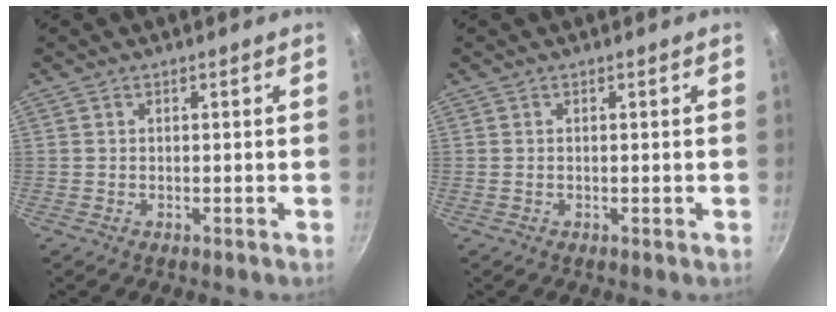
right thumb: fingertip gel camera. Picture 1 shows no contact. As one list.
[{"total": 0.0}]